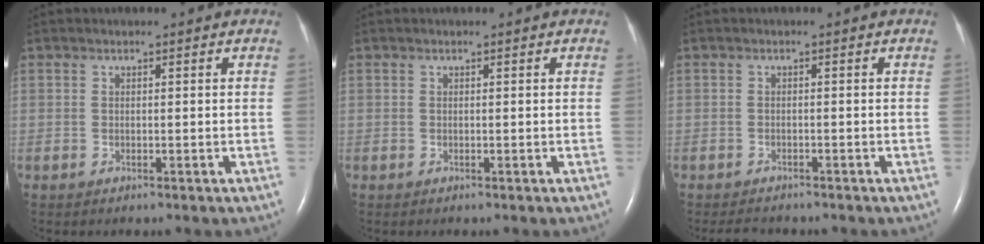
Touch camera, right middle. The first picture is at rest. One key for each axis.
{"total": 0.0}
{"total": 3.0, "fx": -2.8, "fy": 0.8, "fz": 0.7, "tx": -0.014, "ty": -0.009, "tz": -0.042}